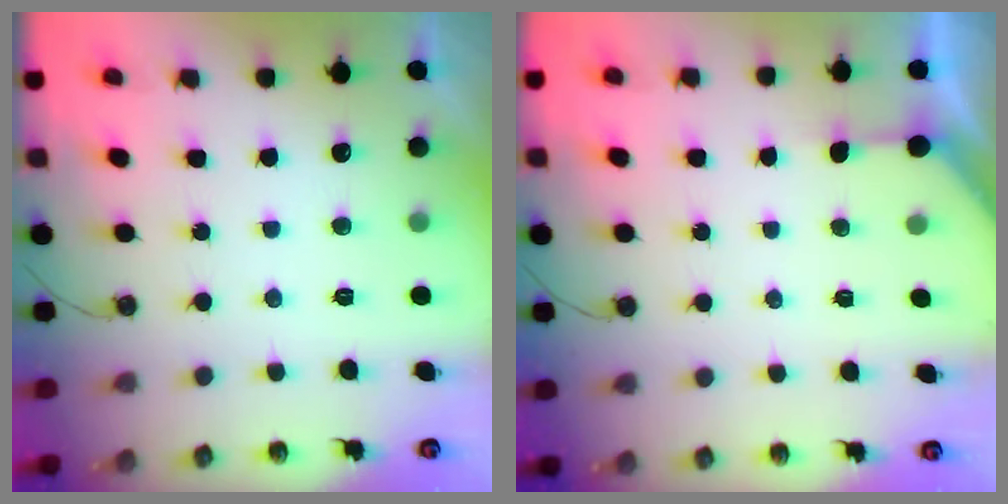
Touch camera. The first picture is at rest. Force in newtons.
{"total": 2.0, "press": 2.0, "slide": 0.2}